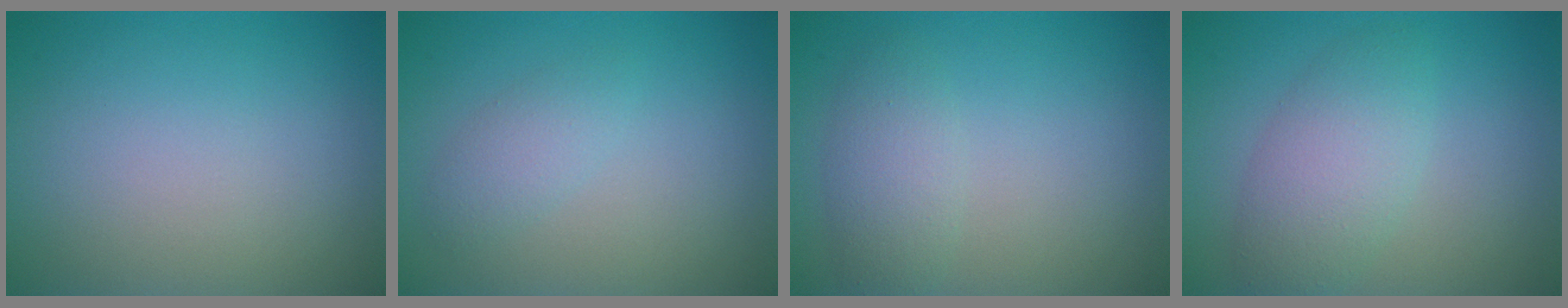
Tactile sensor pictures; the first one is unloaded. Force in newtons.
{"total": 1.6, "press": 1.6, "slide": 0.0}
{"total": 2.5, "press": 2.5, "slide": 0.1}
{"total": 4.1, "press": 4.1, "slide": 0.0}